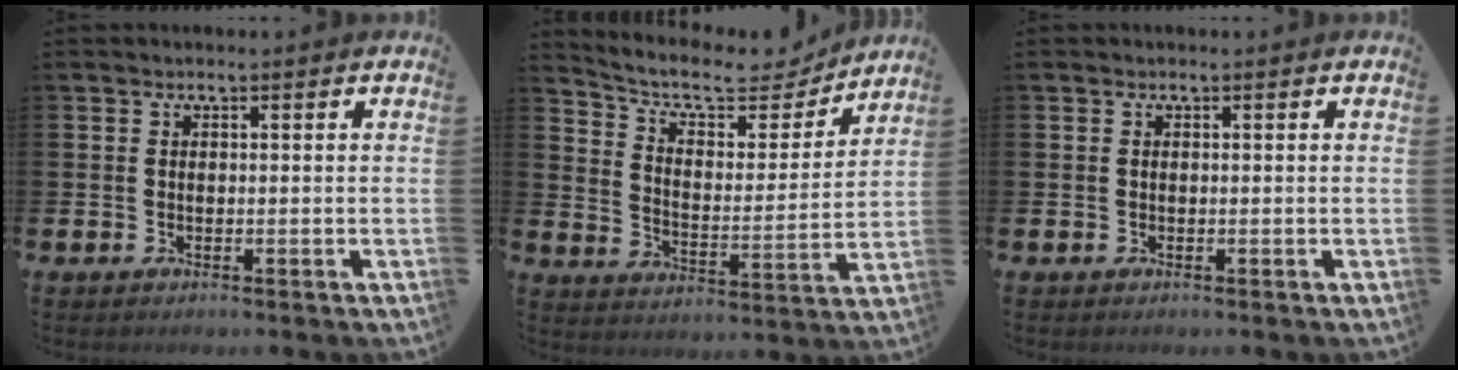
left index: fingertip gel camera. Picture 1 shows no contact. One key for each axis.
{"total": 9.0, "fx": 8.0, "fy": 2.9, "fz": 3.2, "tx": -0.088, "ty": -0.055, "tz": 0.135}
{"total": 0.0}